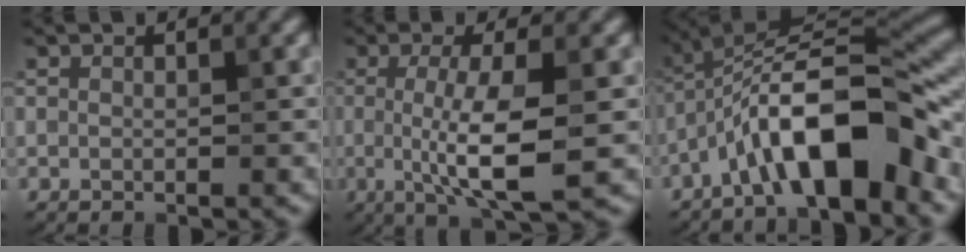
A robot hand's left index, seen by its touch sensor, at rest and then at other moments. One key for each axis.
{"total": 6.6, "fx": -0.6, "fy": 1.5, "fz": 6.4, "tx": -0.116, "ty": -0.009, "tz": -0.008}
{"total": 10.7, "fx": -4.6, "fy": 2.9, "fz": 9.2, "tx": -0.152, "ty": 0.019, "tz": -0.086}